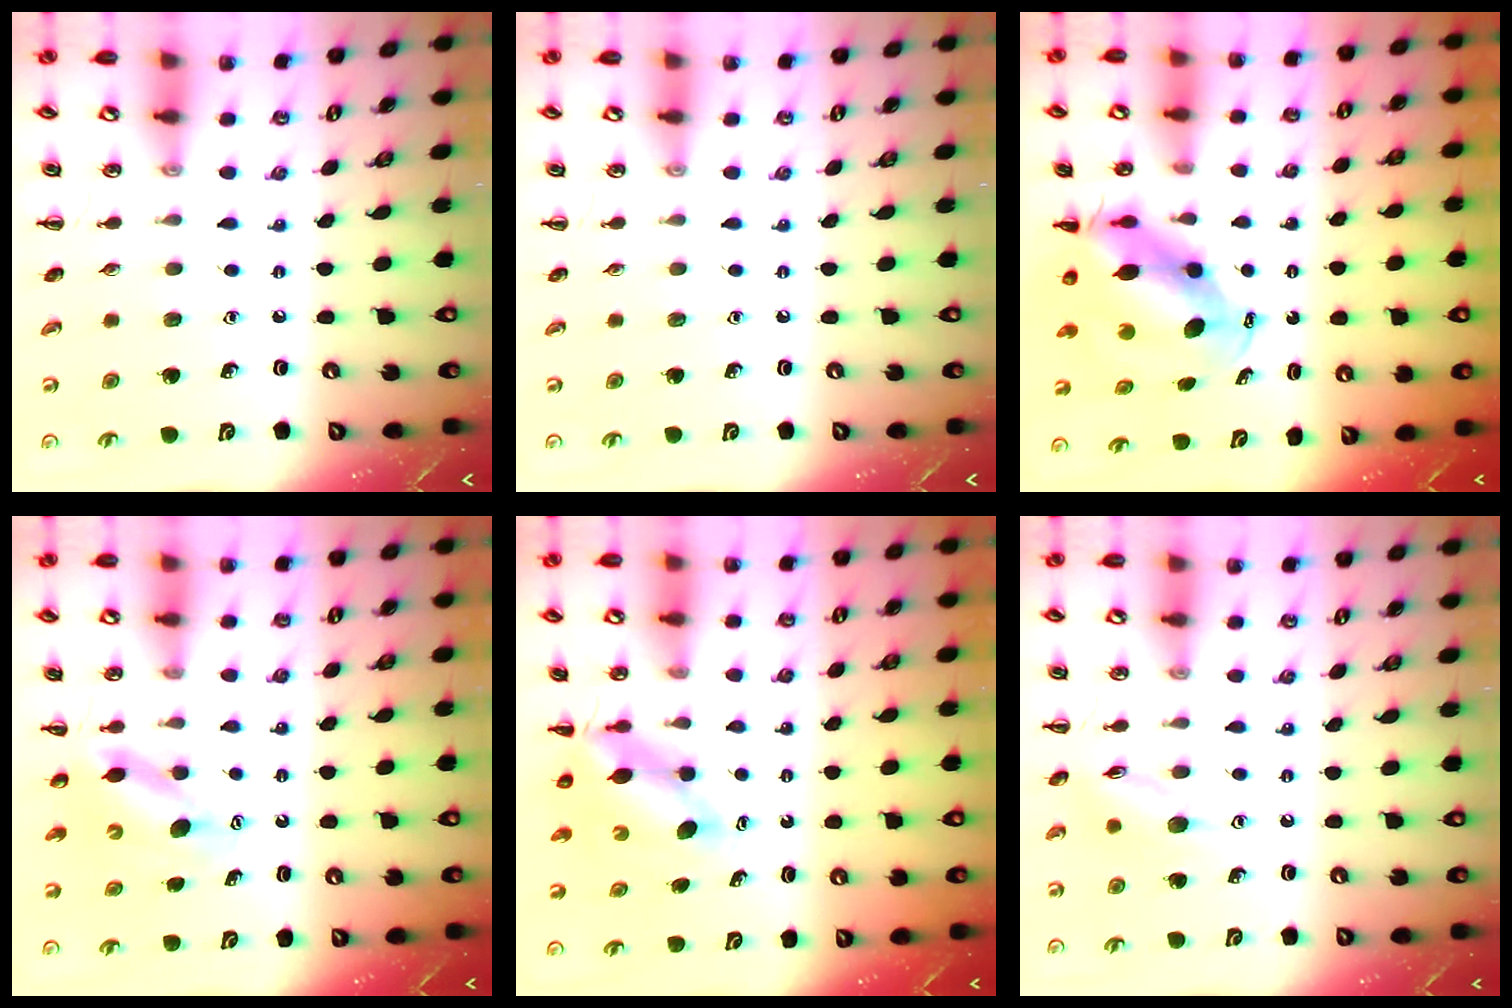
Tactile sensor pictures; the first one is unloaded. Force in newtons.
{"total": 0.0}
{"total": 8.2, "press": 7.9, "slide": 2.1}
{"total": 6.2, "press": 6.2, "slide": 0.7}
{"total": 6.0, "press": 6.0, "slide": 0.8}
{"total": 9.6, "press": 9.6, "slide": 0.6}